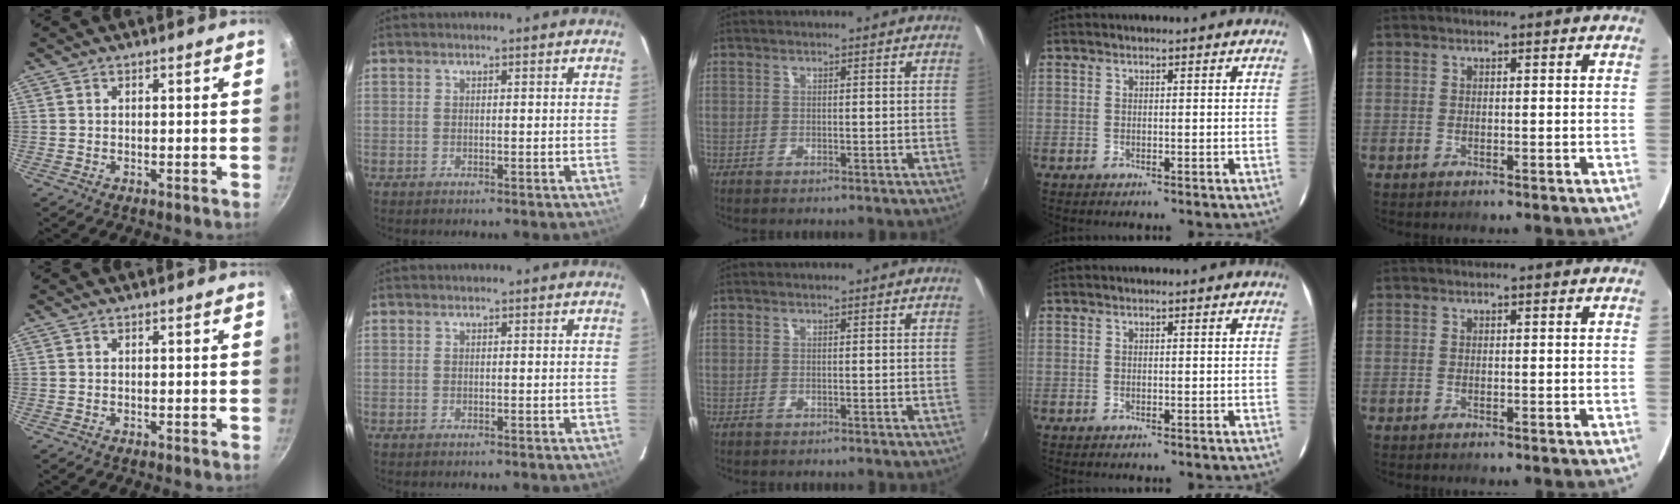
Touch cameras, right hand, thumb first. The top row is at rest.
{}